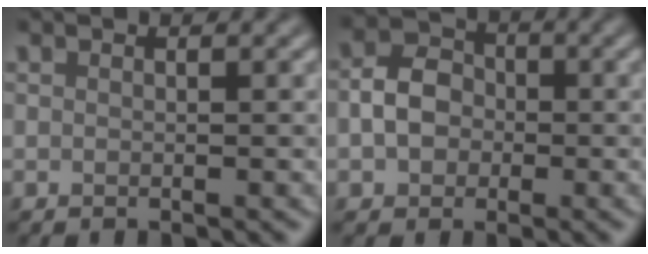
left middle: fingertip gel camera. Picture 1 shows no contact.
{"total": 3.7, "force": [-0.7, 3.0, 2.1], "torque": [-0.032, 0.006, -0.017]}